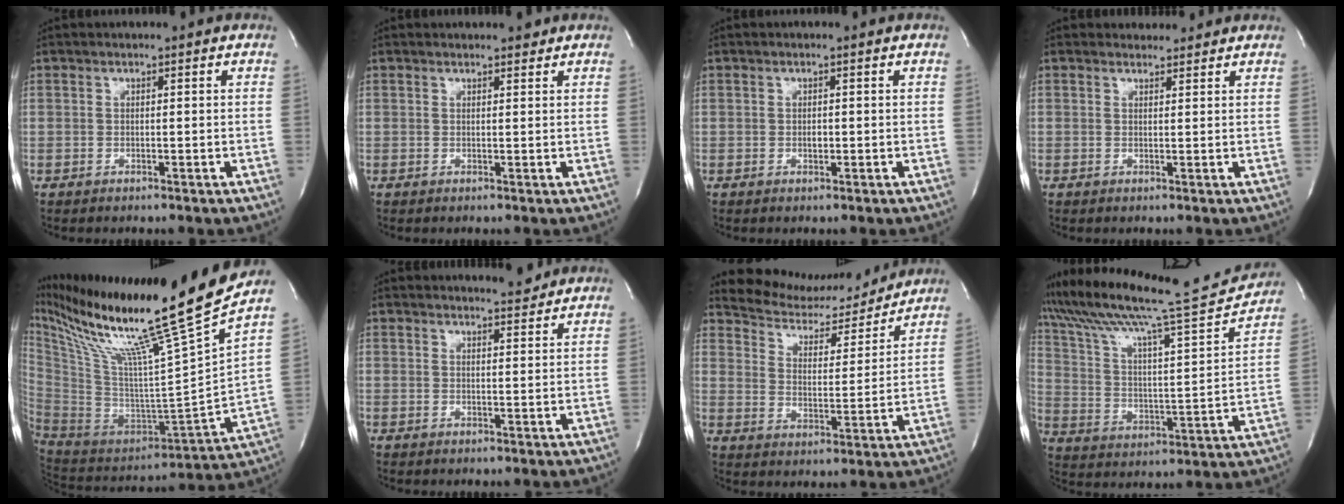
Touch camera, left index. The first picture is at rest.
{"total": 1.6, "force": [1.4, 0.6, 0.5], "torque": [-0.011, -0.002, 0.015]}
{"total": 0.9, "force": [-0.5, 0.5, 0.6], "torque": [-0.010, -0.003, -0.007]}
{"total": 1.7, "force": [1.4, 0.9, -0.2], "torque": [0.004, 0.005, 0.017]}
{"total": 28.7, "force": [20.8, -2.4, 19.6], "torque": [-0.350, -0.061, 0.345]}
{"total": 2.0, "force": [2.0, 0.1, 0.2], "torque": [-0.010, -0.014, 0.027]}
{"total": 10.9, "force": [10.7, 1.9, 0.7], "torque": [-0.010, -0.016, 0.167]}
{"total": 21.0, "force": [19.2, 0.2, 8.5], "torque": [-0.155, -0.033, 0.296]}